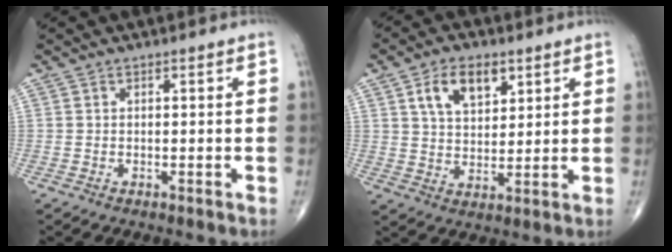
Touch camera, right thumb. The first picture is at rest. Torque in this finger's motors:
{"motor_torque": [-0.44, 1.15, 0.19, -0.06, 0.03]}